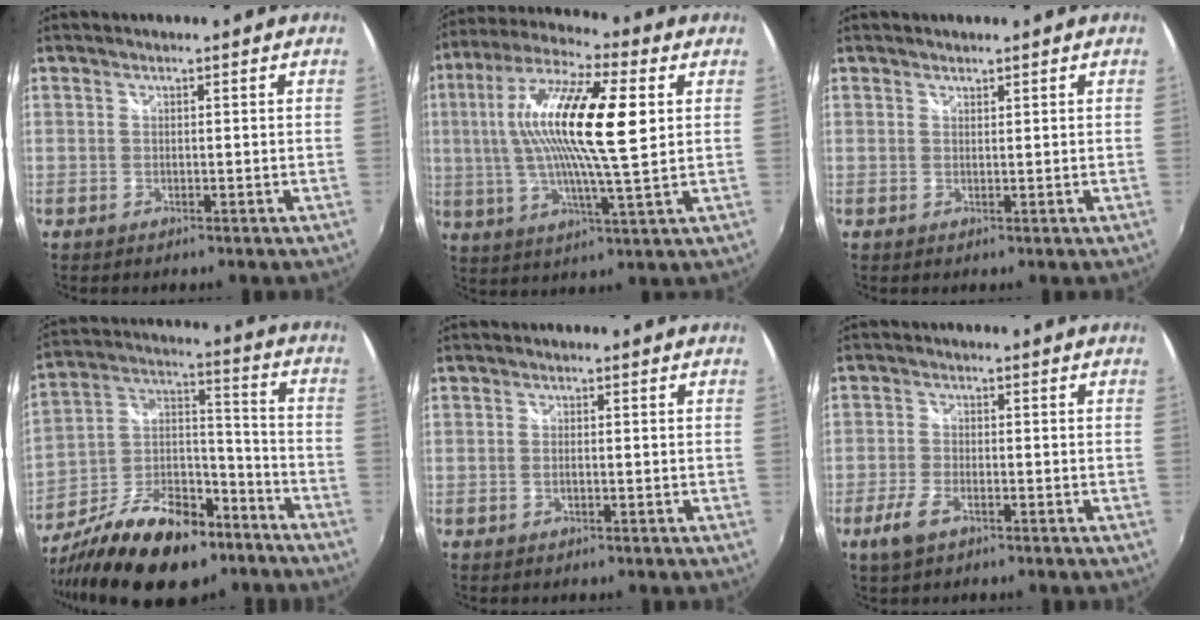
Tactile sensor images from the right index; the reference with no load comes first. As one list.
[{"total": 18.4, "force": [3.4, 3.1, 17.8], "torque": [-0.324, 0.012, 0.049]}, {"total": 0.6, "force": [0.6, 0.2, 0.0], "torque": [0.001, 0.001, 0.012]}, {"total": 22.2, "force": [-14.3, 10.5, 13.4], "torque": [-0.262, 0.000, -0.230]}, {"total": 0.9, "force": [-0.2, 0.4, 0.8], "torque": [-0.017, 0.000, -0.006]}, {"total": 4.6, "force": [-2.7, 2.0, 3.2], "torque": [-0.082, -0.006, -0.053]}]